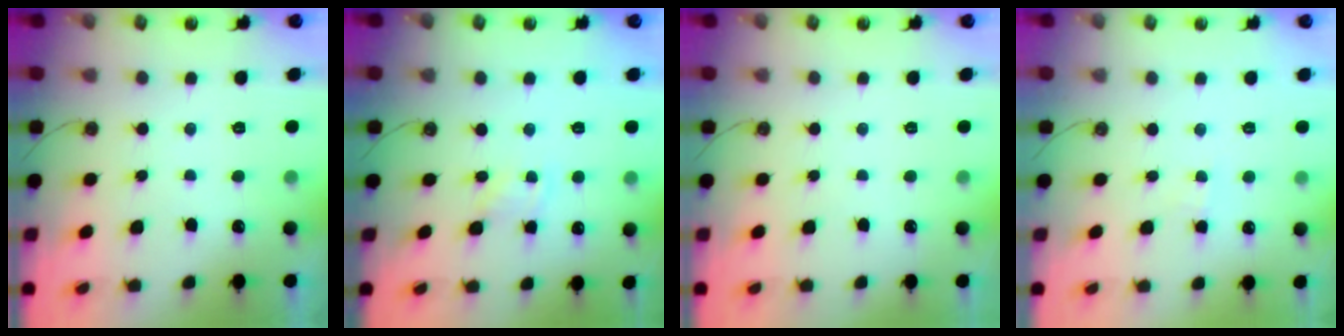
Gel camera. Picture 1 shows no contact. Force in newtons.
{"total": 1.7, "press": 1.6, "slide": 0.2}
{"total": 1.2, "press": 1.1, "slide": 0.3}
{"total": 2.1, "press": 2.1, "slide": 0.4}